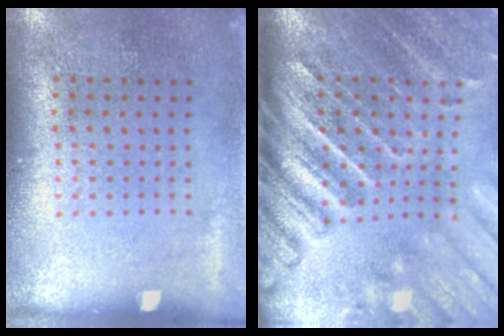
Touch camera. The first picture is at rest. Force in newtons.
{"total": 4.2, "press": 3.6, "slide": 2.3}